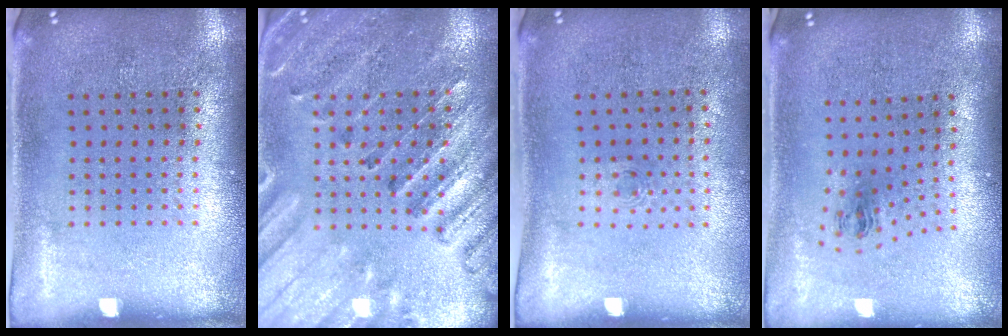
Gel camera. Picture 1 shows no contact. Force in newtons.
{"total": 2.7, "press": 2.6, "slide": 0.8}
{"total": 0.5, "press": 0.2, "slide": 0.5}
{"total": 1.1, "press": 0.4, "slide": 1.0}